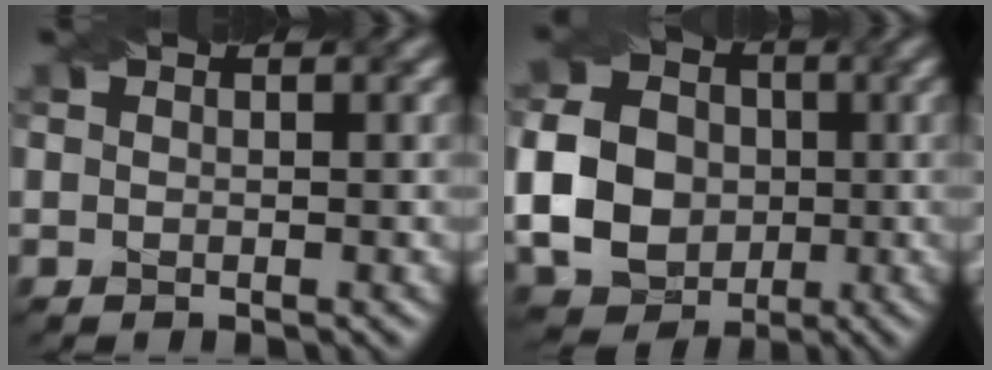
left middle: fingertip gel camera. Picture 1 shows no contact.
{"total": 11.6, "force": [-1.0, 10.1, 5.4], "torque": [-0.126, -0.013, -0.031]}